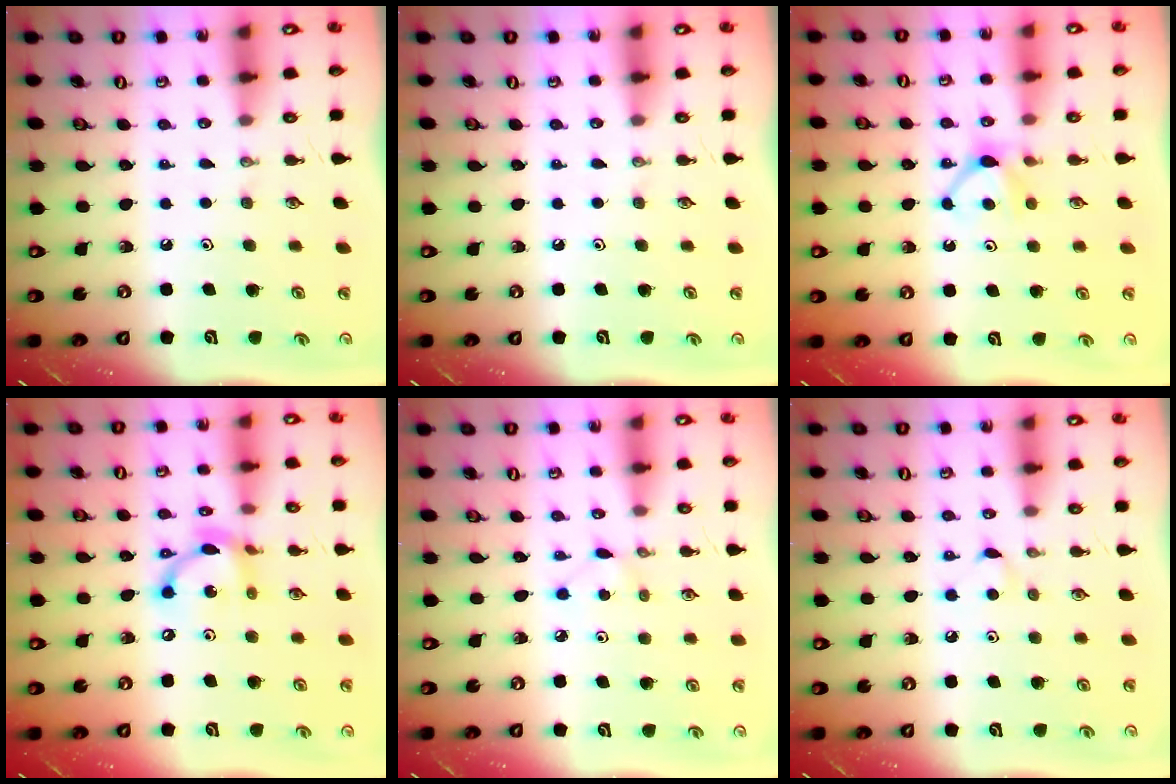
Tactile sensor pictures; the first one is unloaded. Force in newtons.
{"total": 0.0}
{"total": 4.6, "press": 4.5, "slide": 0.6}
{"total": 11.8, "press": 11.8, "slide": 0.9}
{"total": 2.9, "press": 2.9, "slide": 0.3}
{"total": 4.1, "press": 4.1, "slide": 0.5}